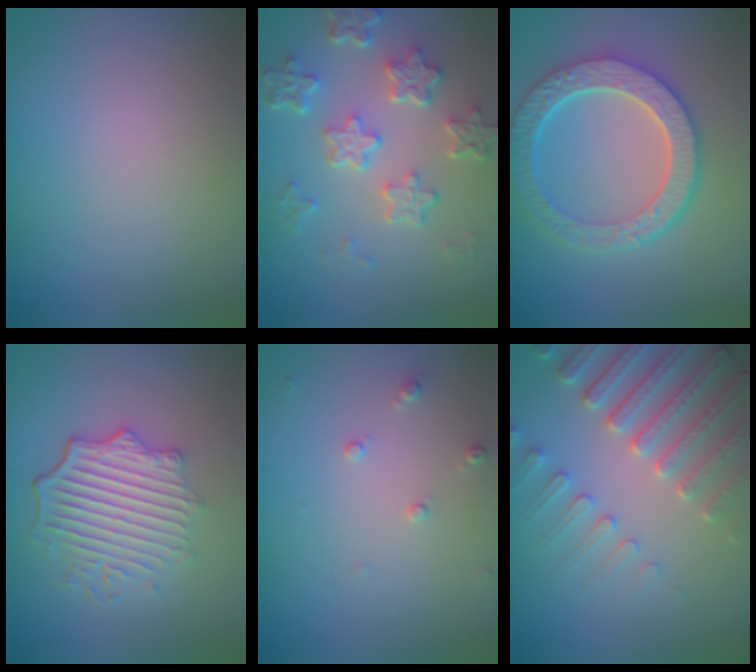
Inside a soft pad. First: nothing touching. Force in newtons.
{"total": 5.4, "press": 4.0, "slide": 3.6}
{"total": 6.8, "press": 5.3, "slide": 4.3}
{"total": 5.2, "press": 4.3, "slide": 2.9}
{"total": 1.1, "press": 1.1, "slide": 0.2}
{"total": 4.8, "press": 4.5, "slide": 1.7}